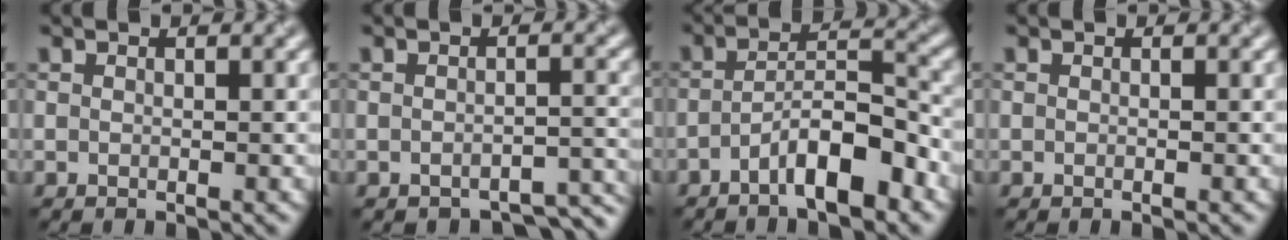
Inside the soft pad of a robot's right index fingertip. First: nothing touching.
{"total": 3.3, "force": [-2.9, 1.0, 1.2], "torque": [-0.014, -0.006, -0.032]}
{"total": 5.6, "force": [-3.2, 1.4, 4.4], "torque": [-0.077, 0.014, -0.055]}
{"total": 0.0}